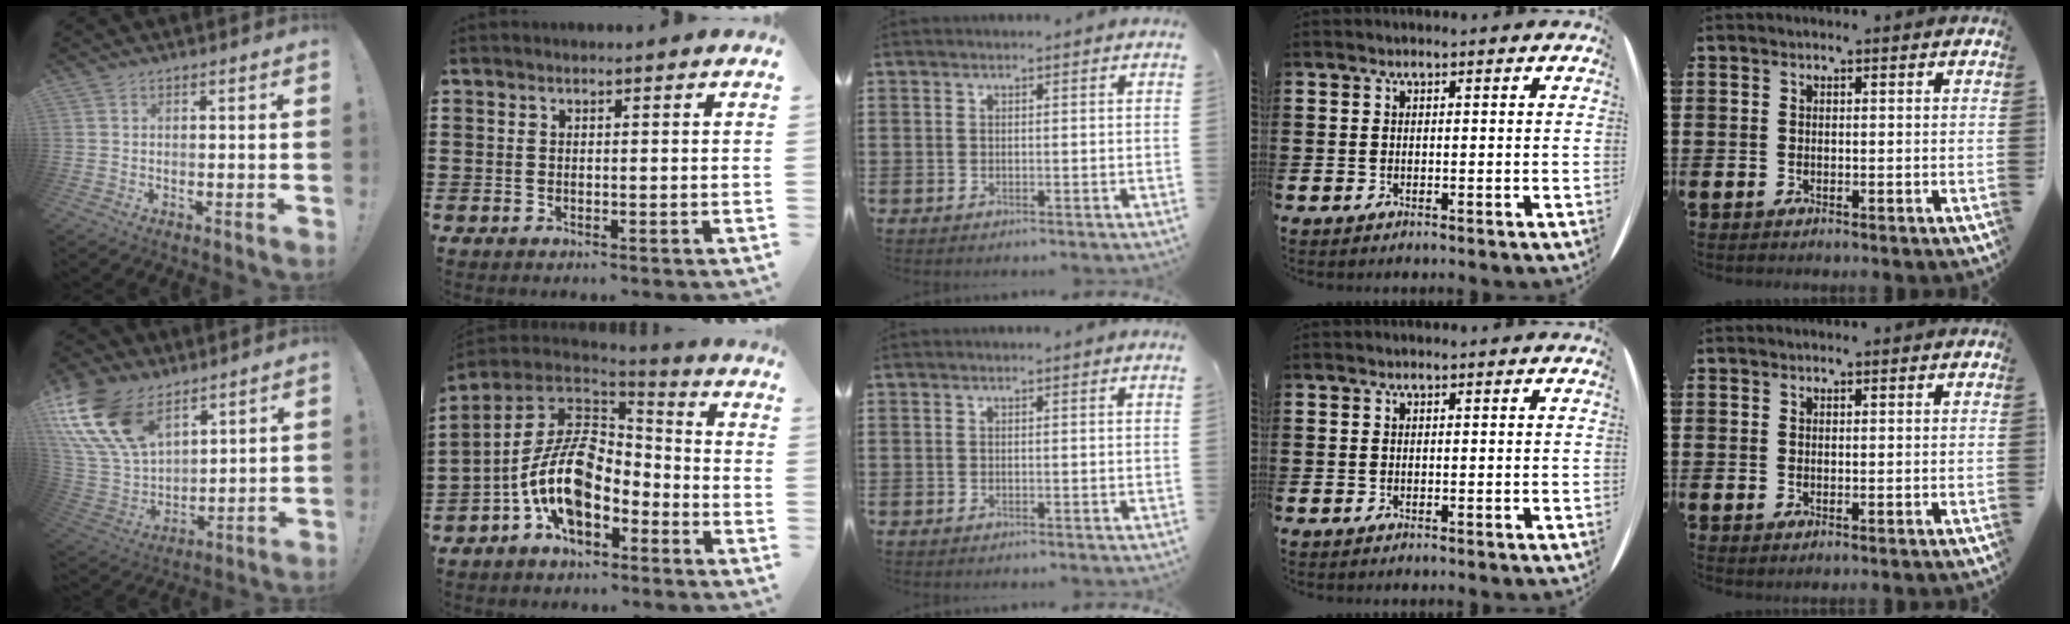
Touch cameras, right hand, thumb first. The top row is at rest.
{"thumb": {"total": 20.2, "force": [11.9, 11.4, 11.8], "torque": [-0.257, -0.067, 0.224]}, "index": {"total": 13.4, "force": [-3.8, 7.1, 10.8], "torque": [-0.248, -0.001, -0.081]}}